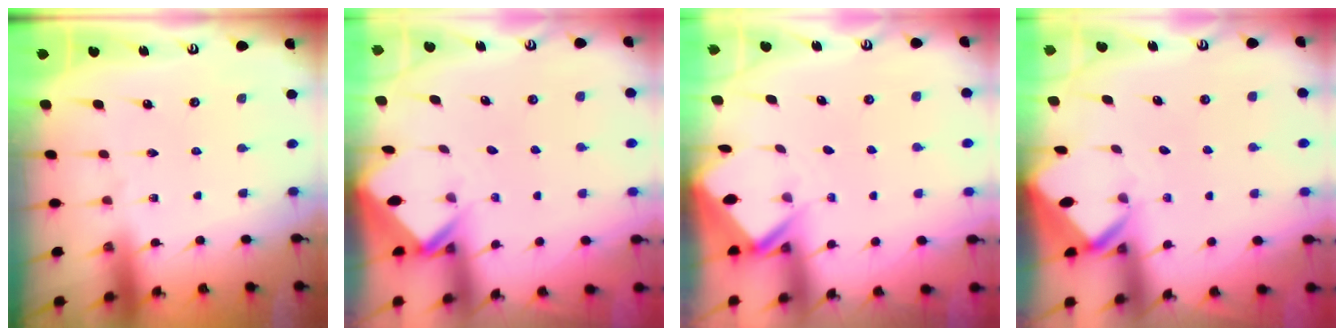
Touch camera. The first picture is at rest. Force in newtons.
{"total": 2.6, "press": 2.6, "slide": 0.2}
{"total": 2.4, "press": 2.4, "slide": 0.1}
{"total": 3.4, "press": 3.4, "slide": 0.1}